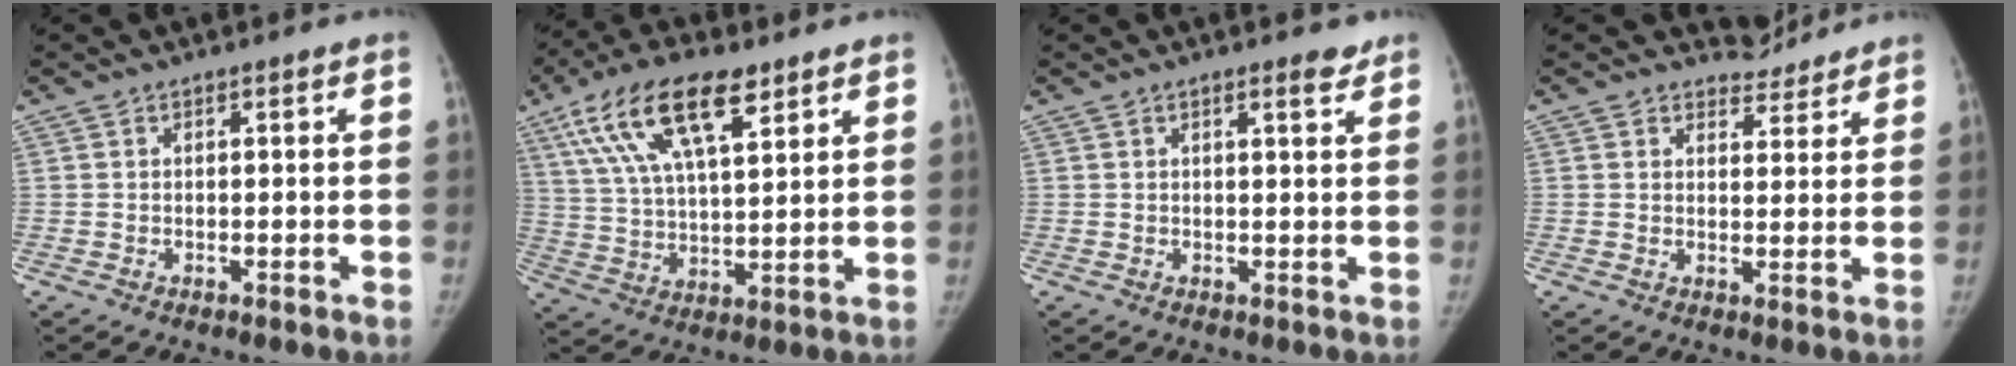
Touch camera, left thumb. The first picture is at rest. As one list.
[{"total": 17.8, "force": [9.4, 7.2, 13.3], "torque": [-0.229, -0.011, 0.173]}, {"total": 2.6, "force": [1.8, 0.7, 1.7], "torque": [-0.016, -0.011, 0.023]}, {"total": 4.1, "force": [3.7, 1.6, -0.7], "torque": [0.031, -0.035, 0.048]}]